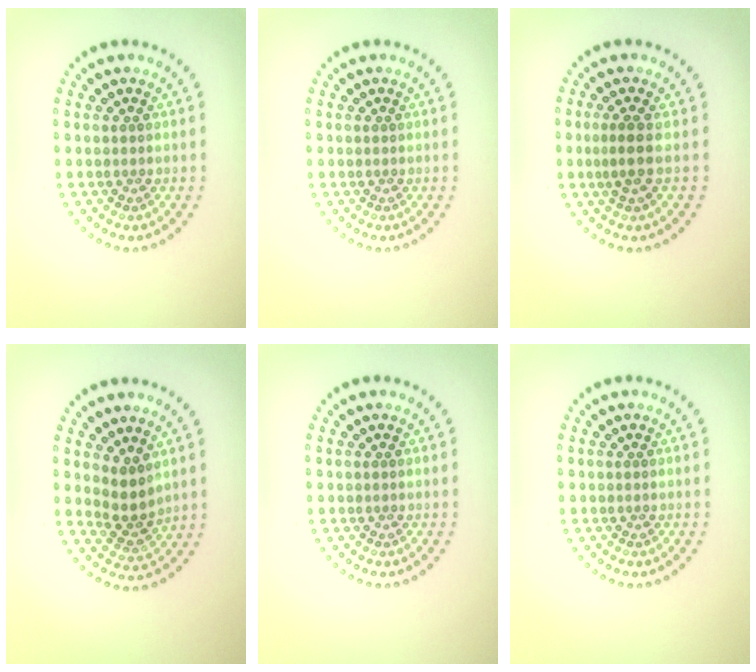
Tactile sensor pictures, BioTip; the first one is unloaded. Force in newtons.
{"total": 0.0}
{"total": 2.0, "press": 1.6, "slide": 1.2}
{"total": 2.6, "press": 2.0, "slide": 1.6}
{"total": 0.0}
{"total": 0.0}